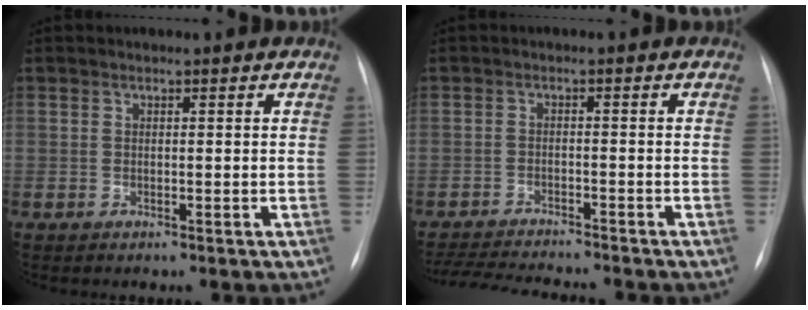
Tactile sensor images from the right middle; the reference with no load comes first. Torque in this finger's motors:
{"motor_torque": [0.04, -0.05, 0.01, 0.01]}